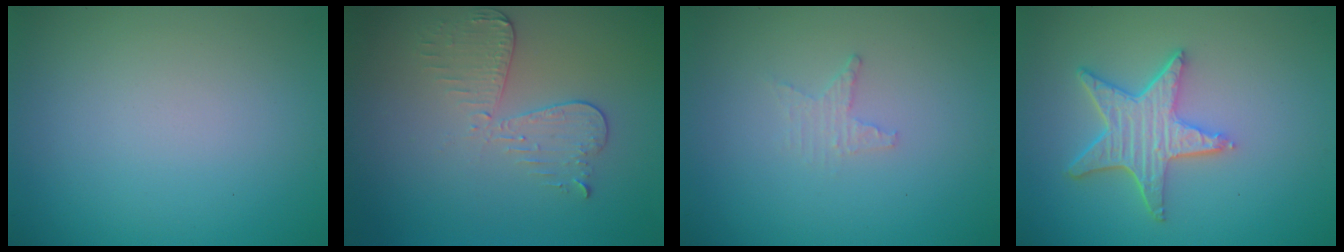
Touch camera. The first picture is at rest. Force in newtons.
{"total": 2.9, "press": 2.6, "slide": 1.4}
{"total": 1.2, "press": 1.2, "slide": 0.4}
{"total": 5.2, "press": 4.0, "slide": 3.2}